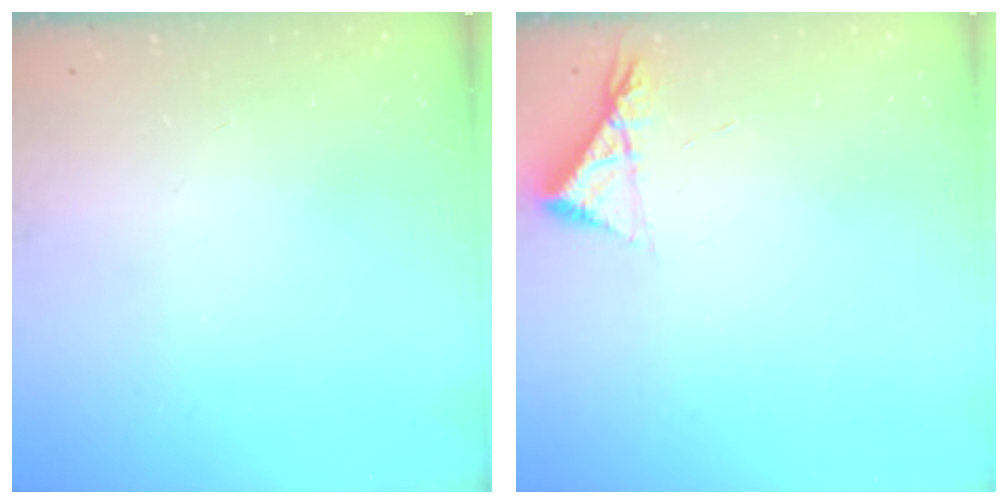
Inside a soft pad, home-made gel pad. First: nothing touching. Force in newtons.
{"total": 5.0, "press": 5.0, "slide": 0.8}